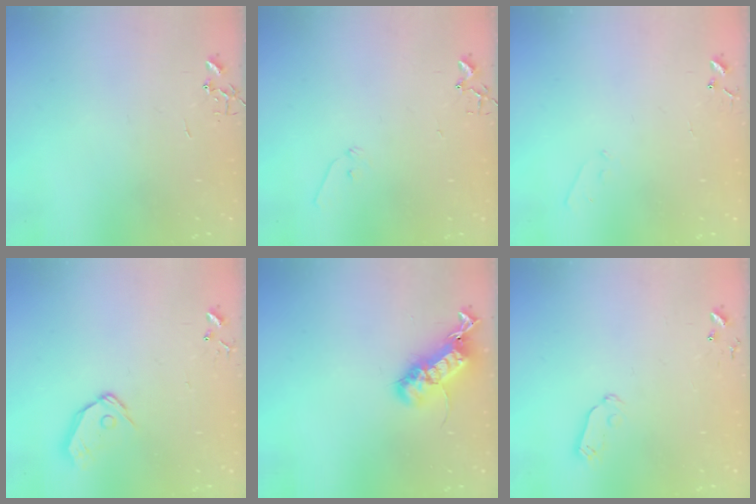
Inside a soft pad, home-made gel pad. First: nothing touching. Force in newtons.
{"total": 6.3, "press": 6.3, "slide": 0.7}
{"total": 4.2, "press": 4.2, "slide": 0.6}
{"total": 9.3, "press": 9.2, "slide": 1.2}
{"total": 19.9, "press": 19.9, "slide": 0.3}
{"total": 4.9, "press": 4.9, "slide": 0.3}